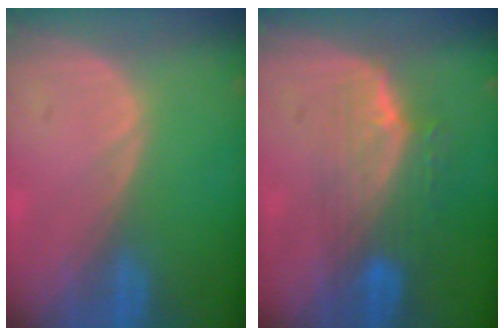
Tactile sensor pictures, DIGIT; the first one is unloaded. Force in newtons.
{"total": 7.4, "press": 6.6, "slide": 3.3}